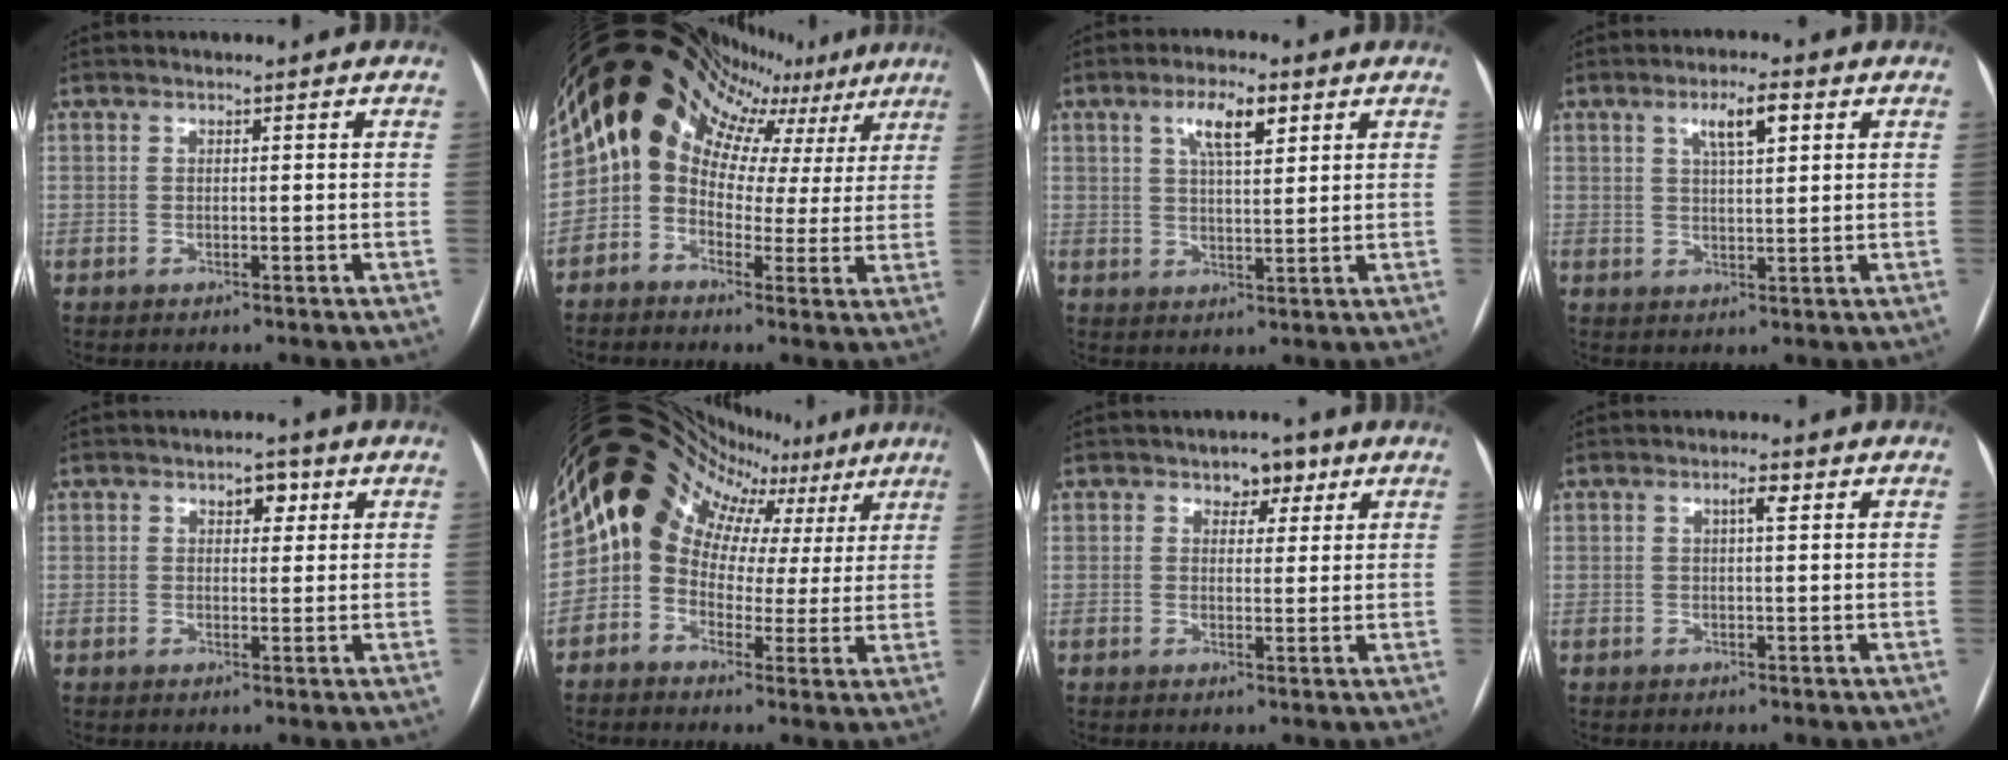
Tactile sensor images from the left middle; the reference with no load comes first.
{"total": 18.2, "force": [10.8, 11.6, 8.9], "torque": [-0.163, 0.084, 0.136]}
{"total": 6.2, "force": [3.2, 1.6, 5.1], "torque": [-0.095, 0.009, 0.055]}
{"total": 5.1, "force": [2.4, 1.0, 4.4], "torque": [-0.079, 0.008, 0.043]}
{"total": 3.1, "force": [1.5, 1.7, 2.1], "torque": [-0.029, 0.010, 0.020]}
{"total": 15.4, "force": [8.1, 11.1, 6.8], "torque": [-0.112, 0.067, 0.099]}
{"total": 3.7, "force": [2.1, 2.3, 2.0], "torque": [-0.020, 0.010, 0.028]}
{"total": 1.9, "force": [0.7, 0.3, 1.7], "torque": [-0.030, 0.005, 0.010]}